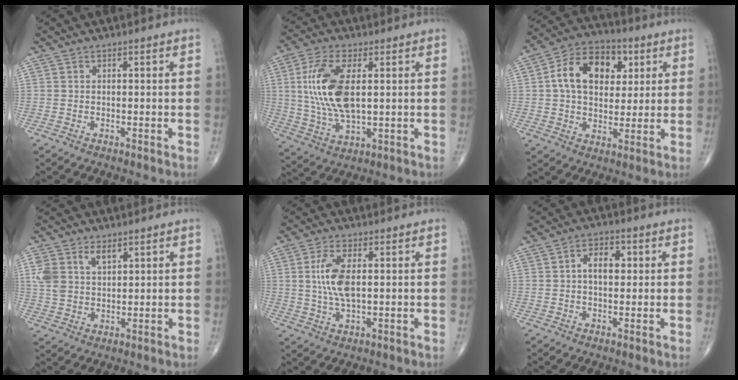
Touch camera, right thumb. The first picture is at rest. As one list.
[{"total": 13.8, "force": [2.2, 6.3, 12.1], "torque": [-0.255, -0.007, 0.047]}, {"total": 14.6, "force": [3.6, 10.0, 10.0], "torque": [-0.137, 0.007, 0.051]}, {"total": 7.3, "force": [3.4, 4.5, 4.8], "torque": [-0.090, -0.006, 0.072]}, {"total": 7.8, "force": [1.0, 3.3, 7.0], "torque": [-0.150, -0.004, 0.022]}, {"total": 4.9, "force": [0.8, 3.0, 3.8], "torque": [-0.050, 0.006, 0.007]}]